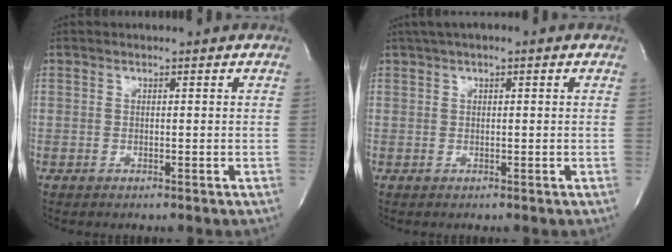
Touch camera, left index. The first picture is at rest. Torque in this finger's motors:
{"motor_torque": [-0.08, -0.22, 0.55, 0.13]}